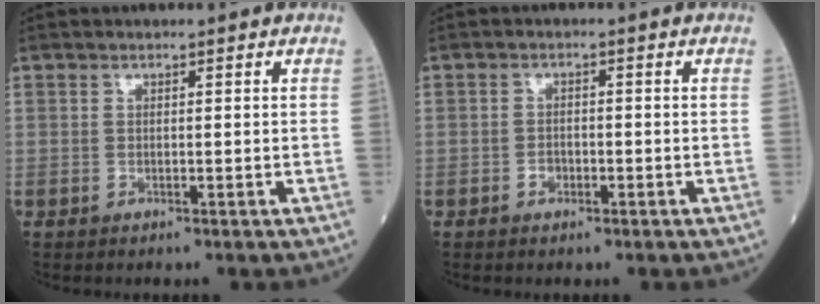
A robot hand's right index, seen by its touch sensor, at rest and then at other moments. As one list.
[{"total": 1.8, "force": [-0.8, 1.2, 1.0], "torque": [-0.015, 0.005, -0.012]}]